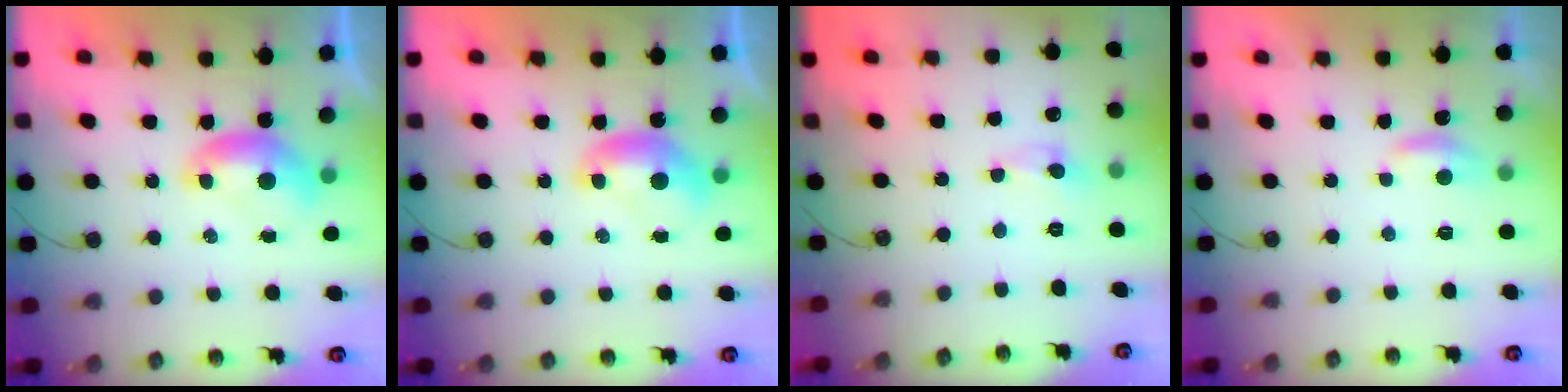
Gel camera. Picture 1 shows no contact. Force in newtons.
{"total": 0.0}
{"total": 0.0}
{"total": 1.3, "press": 1.2, "slide": 0.5}